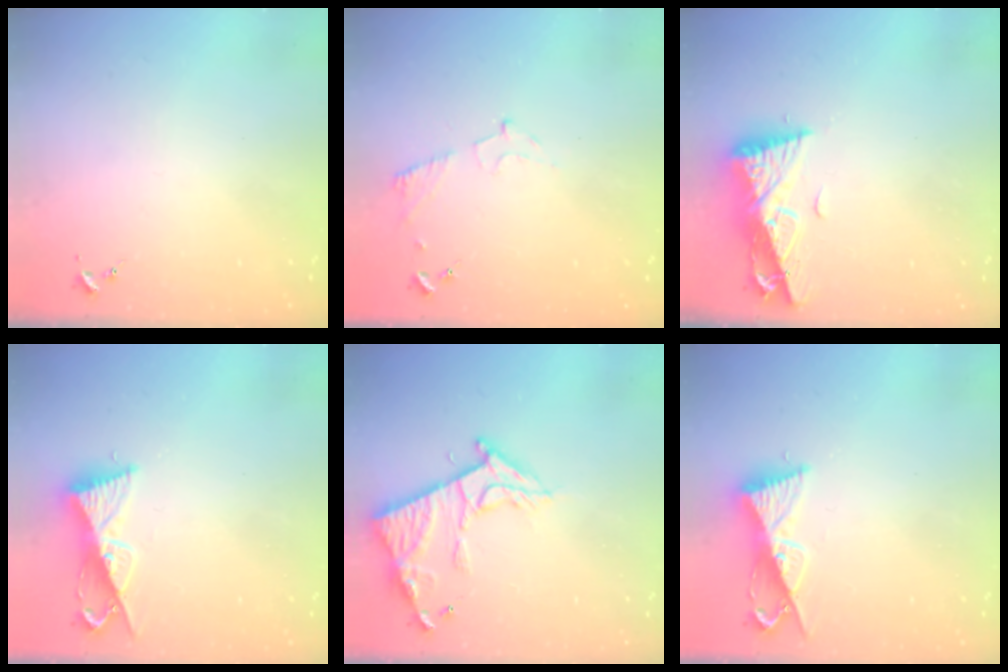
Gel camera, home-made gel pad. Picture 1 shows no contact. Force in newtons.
{"total": 5.4, "press": 5.4, "slide": 0.6}
{"total": 11.0, "press": 10.9, "slide": 1.3}
{"total": 9.3, "press": 9.3, "slide": 0.4}
{"total": 13.3, "press": 13.3, "slide": 1.1}
{"total": 9.3, "press": 9.3, "slide": 0.4}